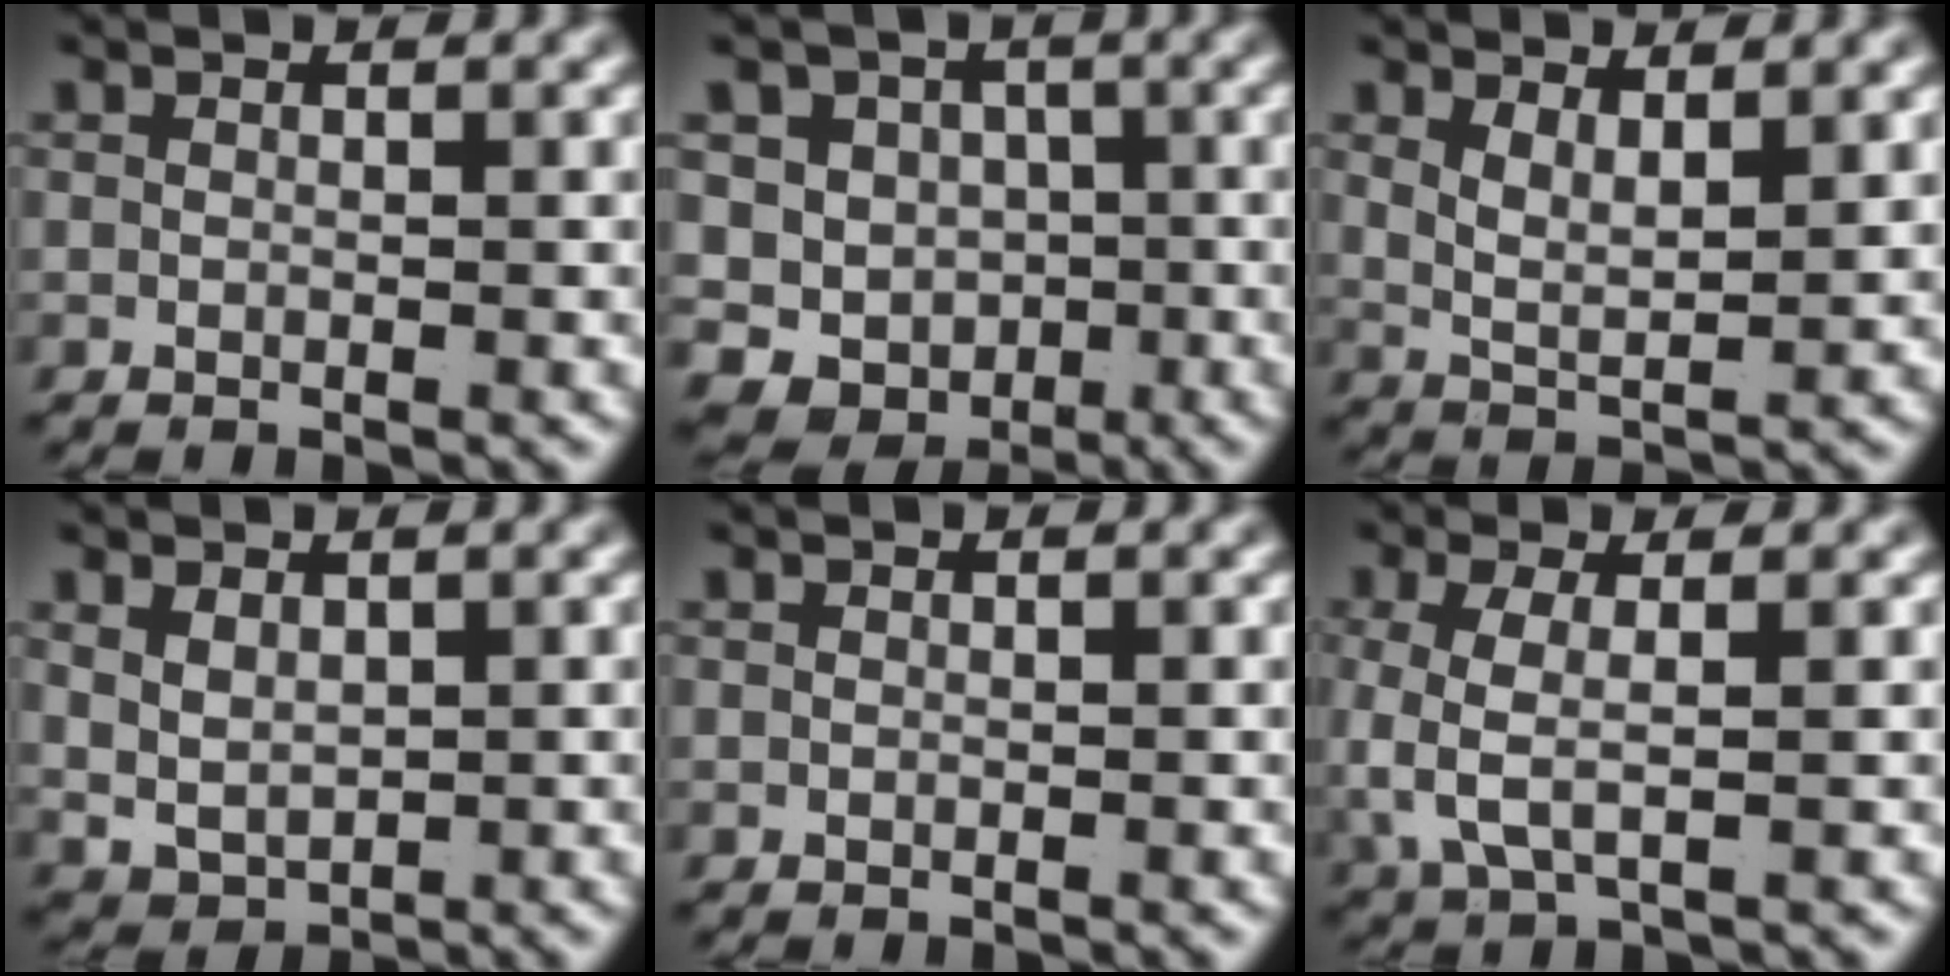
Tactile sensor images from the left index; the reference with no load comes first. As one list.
[{"total": 17.2, "force": [-5.2, 15.6, 4.8], "torque": [-0.151, -0.085, -0.087]}, {"total": 3.5, "force": [1.5, 2.1, 2.5], "torque": [-0.053, -0.011, 0.026]}, {"total": 3.7, "force": [0.4, 3.1, 2.0], "torque": [-0.056, -0.024, 0.023]}, {"total": 0.0}, {"total": 3.8, "force": [0.3, 1.6, 3.5], "torque": [-0.091, -0.016, 0.022]}]